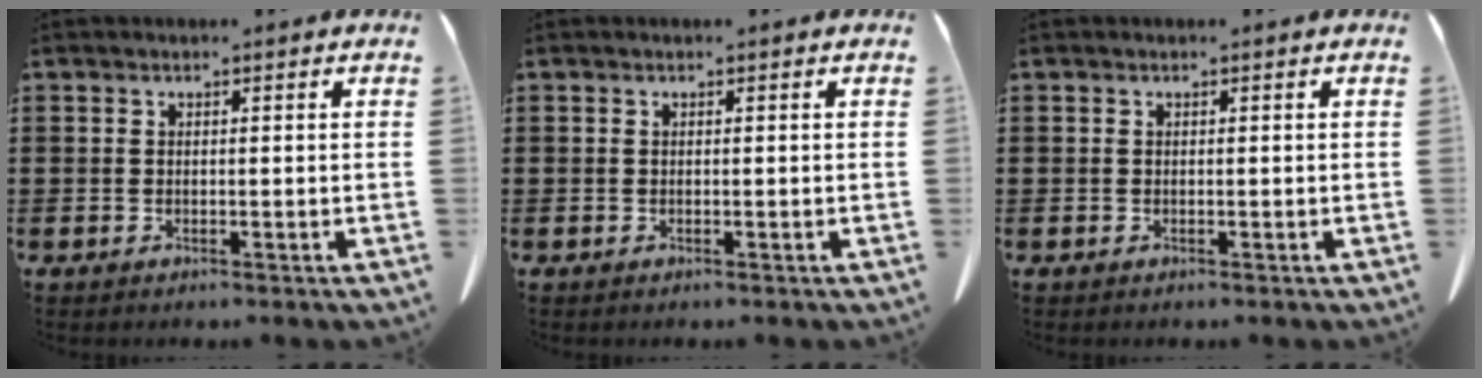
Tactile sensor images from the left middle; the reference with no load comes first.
{"total": 0.0}
{"total": 0.0}